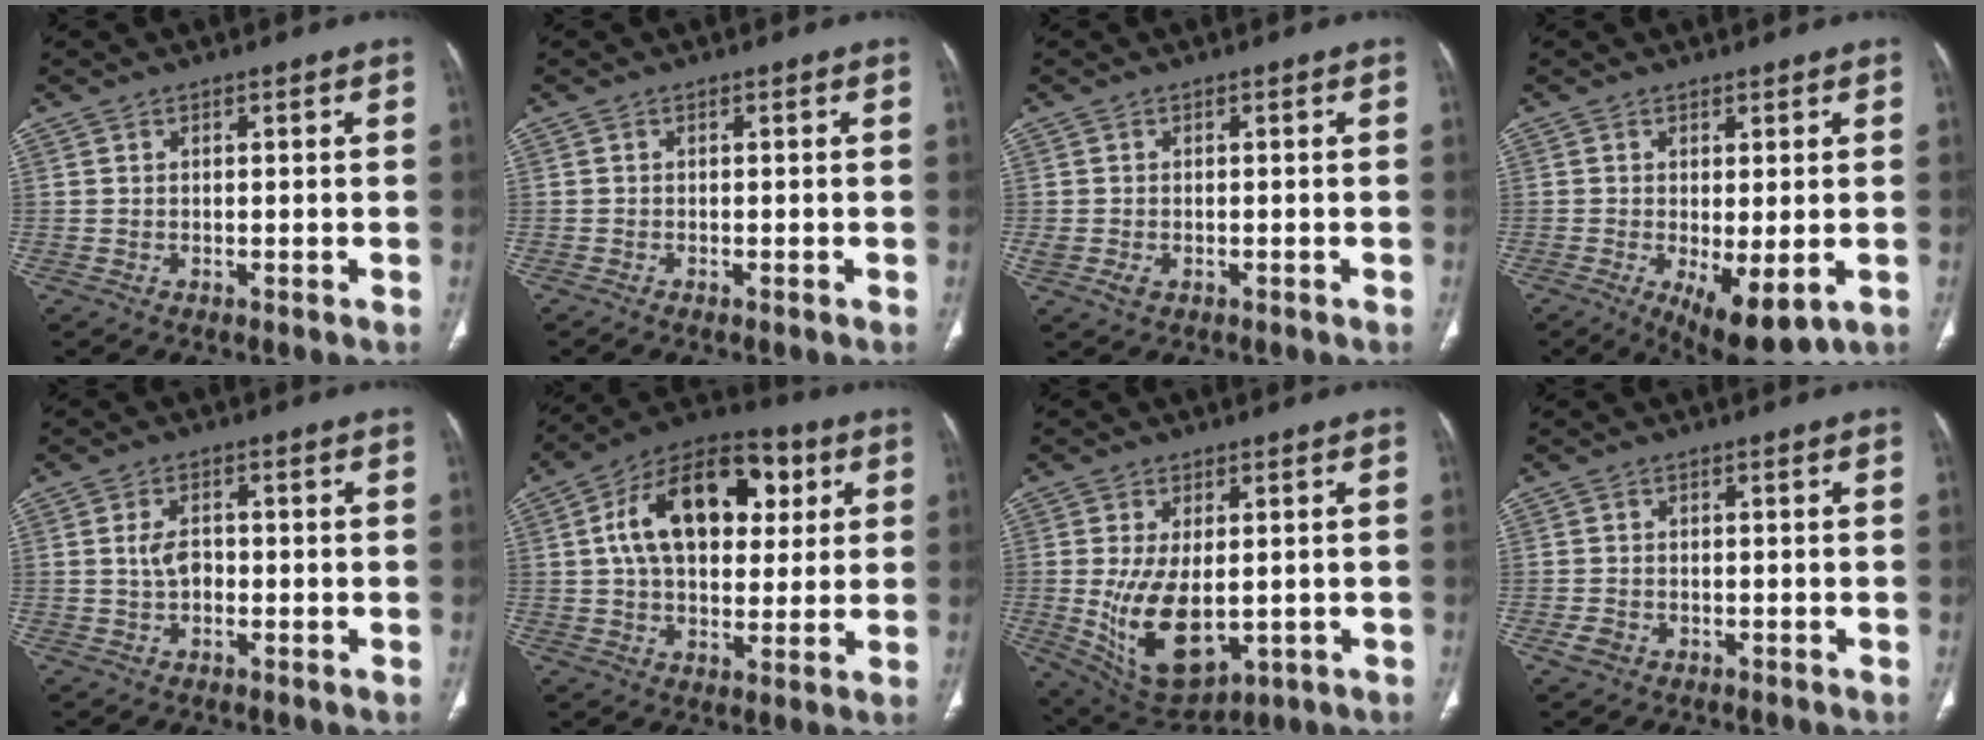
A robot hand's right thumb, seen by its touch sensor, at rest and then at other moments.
{"total": 0.9, "force": [-0.7, 0.3, 0.5], "torque": [-0.013, -0.001, -0.009]}
{"total": 2.1, "force": [-0.7, 1.4, 1.4], "torque": [-0.026, 0.002, -0.007]}
{"total": 9.4, "force": [-2.8, 3.6, 8.3], "torque": [-0.126, -0.019, -0.031]}
{"total": 3.6, "force": [-0.2, 2.3, 2.7], "torque": [-0.049, 0.010, -0.006]}
{"total": 20.7, "force": [5.2, 12.7, 15.6], "torque": [-0.219, 0.013, 0.075]}
{"total": 14.1, "force": [-1.7, 7.7, 11.6], "torque": [-0.200, -0.015, 0.001]}
{"total": 2.3, "force": [-1.0, 1.8, 1.1], "torque": [-0.018, 0.006, -0.014]}